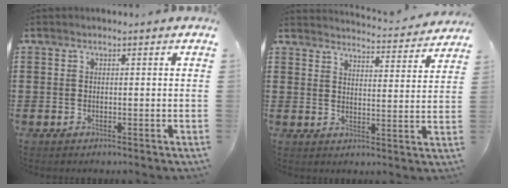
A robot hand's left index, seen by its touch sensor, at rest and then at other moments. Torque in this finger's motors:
{"motor_torque": [-1.95, 0.18, -0.51, -0.05]}